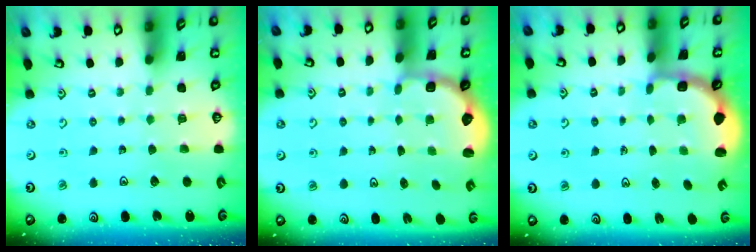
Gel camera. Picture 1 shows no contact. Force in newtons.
{"total": 2.9, "press": 2.4, "slide": 1.6}
{"total": 2.9, "press": 2.0, "slide": 2.1}